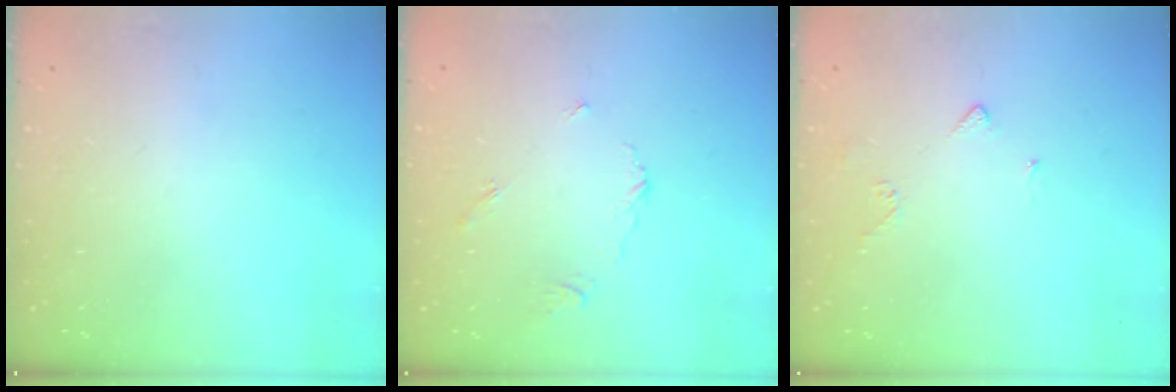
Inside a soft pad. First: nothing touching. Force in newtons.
{"total": 4.0, "press": 4.0, "slide": 0.3}
{"total": 3.2, "press": 3.1, "slide": 0.7}